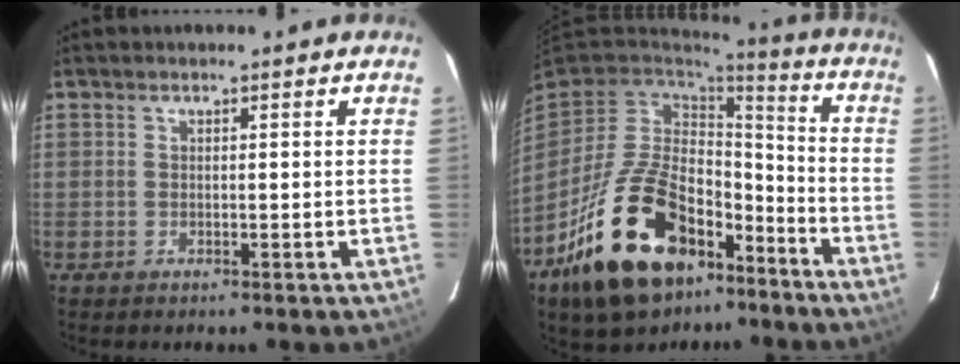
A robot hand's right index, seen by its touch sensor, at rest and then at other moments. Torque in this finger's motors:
{"motor_torque": [1.12, -0.50, 1.06, 0.21]}